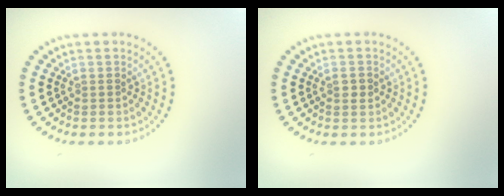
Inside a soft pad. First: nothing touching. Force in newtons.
{"total": 1.0, "press": 1.0, "slide": 0.2}